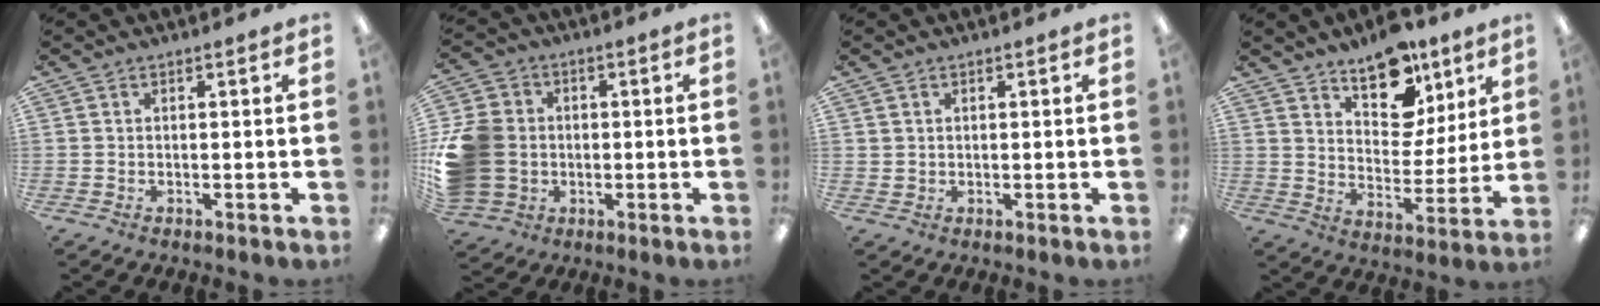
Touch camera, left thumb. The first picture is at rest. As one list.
[{"total": 14.3, "force": [-1.0, 12.3, 7.2], "torque": [-0.155, 0.026, -0.010]}, {"total": 1.3, "force": [0.7, 1.1, -0.1], "torque": [0.000, 0.002, 0.012]}, {"total": 14.4, "force": [10.0, 7.9, 6.8], "torque": [-0.095, -0.055, 0.180]}]